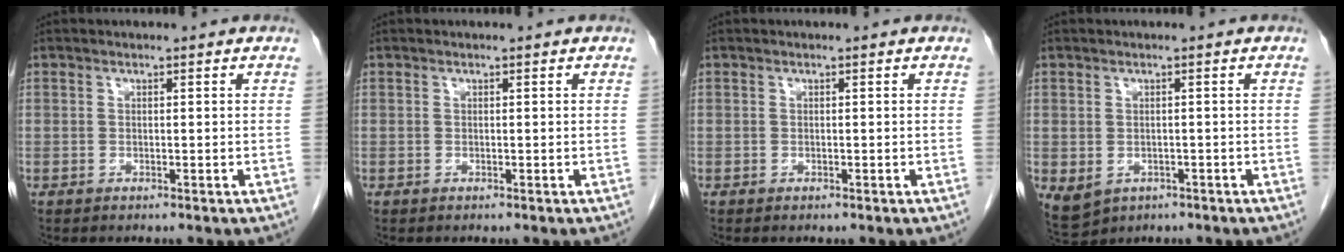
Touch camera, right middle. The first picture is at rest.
{"total": 0.0}
{"total": 0.0}
{"total": 4.7, "force": [-2.0, 3.8, 2.0], "torque": [-0.038, -0.005, -0.016]}